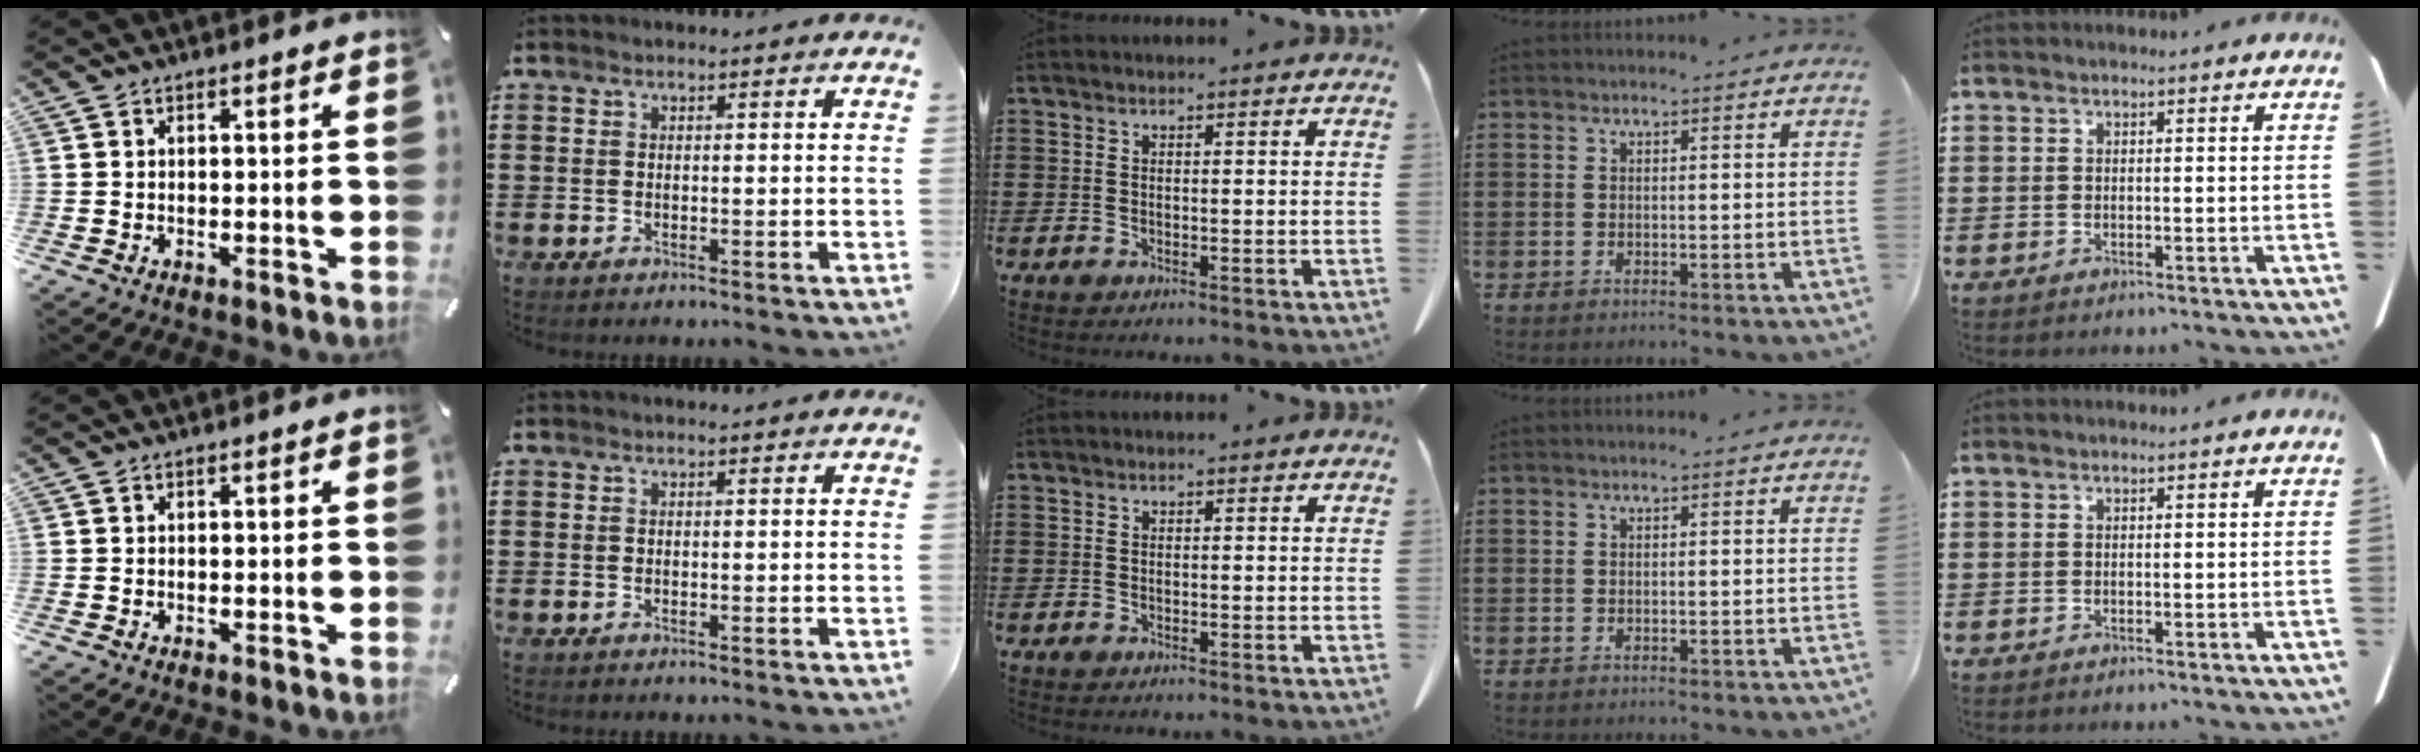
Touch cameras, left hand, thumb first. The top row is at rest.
{}